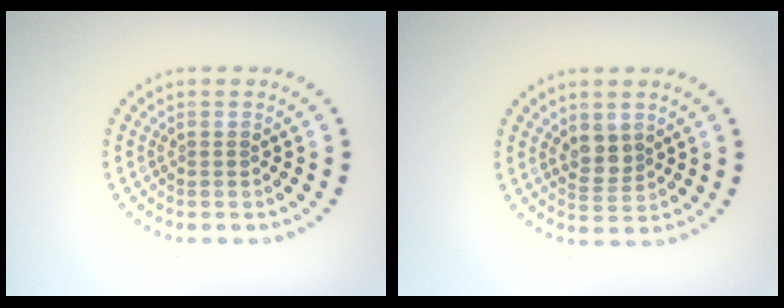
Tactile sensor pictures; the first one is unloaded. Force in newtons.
{"total": 2.2, "press": 2.0, "slide": 0.8}